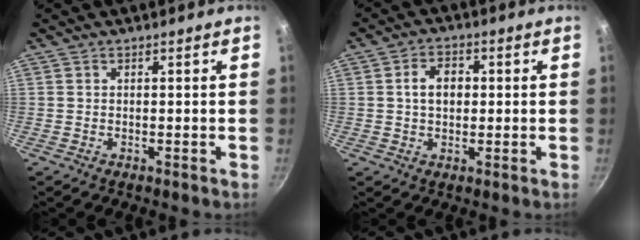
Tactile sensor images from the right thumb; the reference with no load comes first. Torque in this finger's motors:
{"motor_torque": [-0.87, 0.89, 0.86, 0.26, 0.03]}